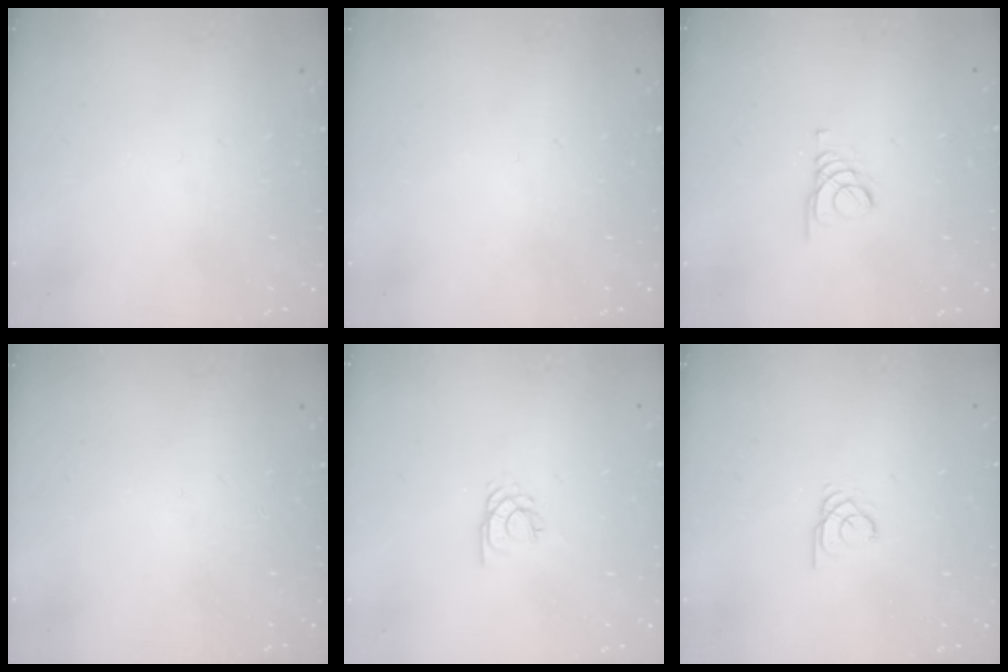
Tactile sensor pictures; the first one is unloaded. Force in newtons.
{"total": 0.0}
{"total": 1.8, "press": 1.8, "slide": 0.2}
{"total": 0.0}
{"total": 2.2, "press": 2.2, "slide": 0.3}
{"total": 1.9, "press": 1.9, "slide": 0.1}